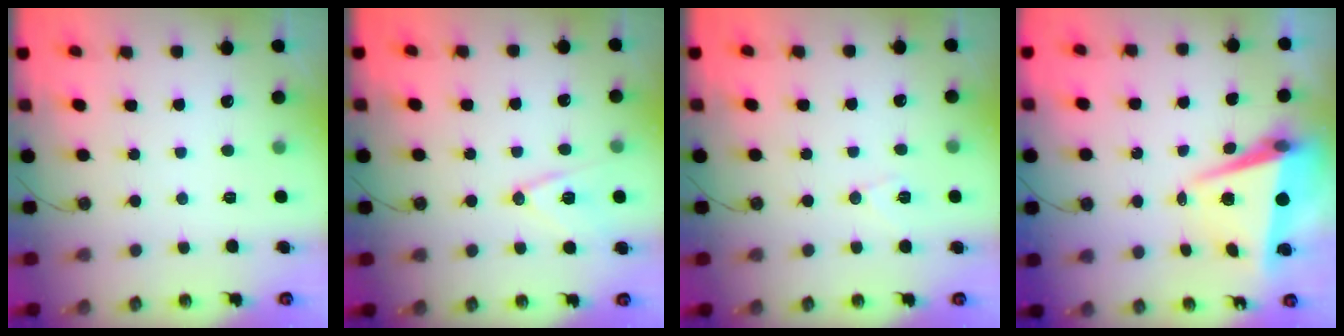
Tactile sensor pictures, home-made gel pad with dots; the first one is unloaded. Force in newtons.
{"total": 11.8, "press": 11.2, "slide": 3.5}
{"total": 6.6, "press": 6.2, "slide": 2.3}
{"total": 6.8, "press": 6.4, "slide": 2.5}